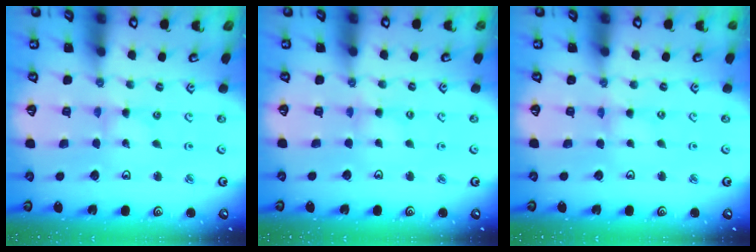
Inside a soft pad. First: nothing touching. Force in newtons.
{"total": 1.8, "press": 1.8, "slide": 0.4}
{"total": 0.0}